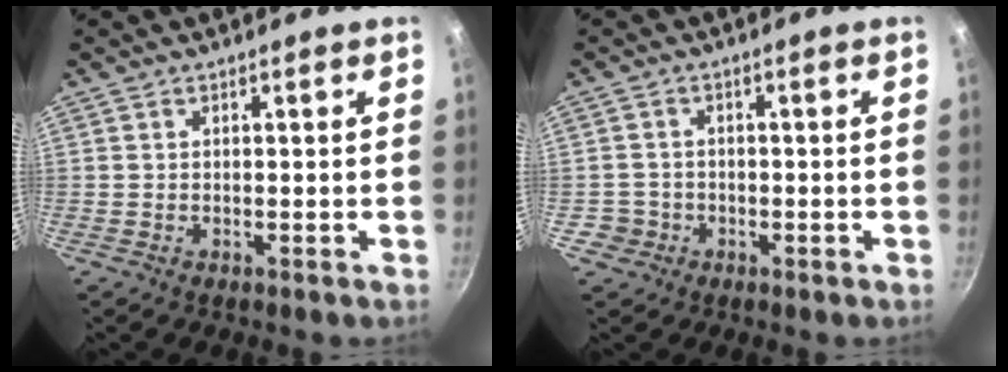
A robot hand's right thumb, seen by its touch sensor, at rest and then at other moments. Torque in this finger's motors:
{"motor_torque": [0.19, -0.01, 0.30, -0.17, -0.03]}